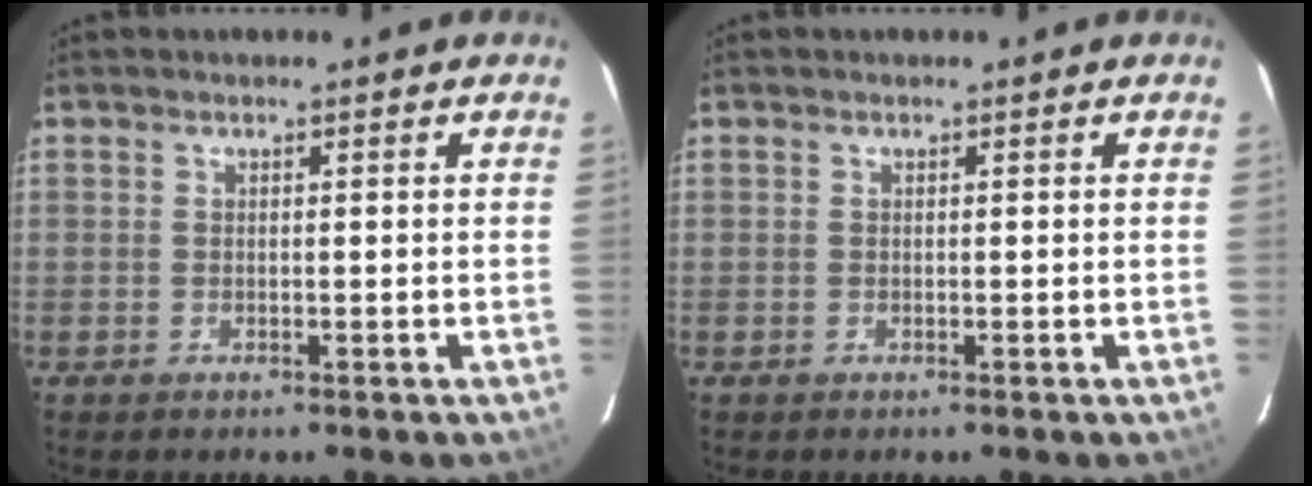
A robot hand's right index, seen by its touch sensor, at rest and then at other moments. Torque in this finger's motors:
{"motor_torque": [0.00, 0.02, -0.04, 0.00]}